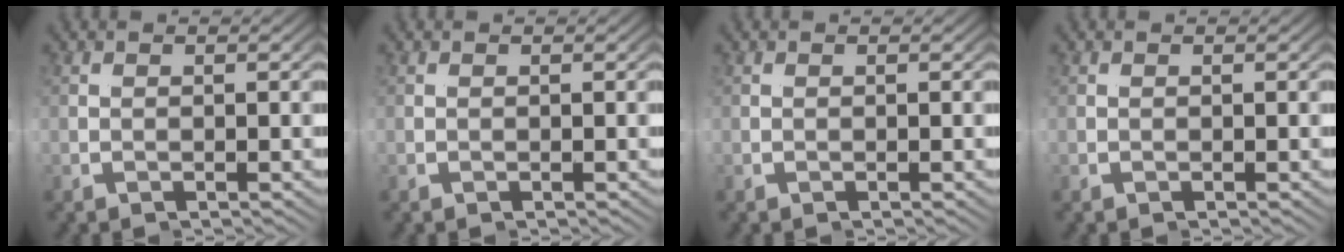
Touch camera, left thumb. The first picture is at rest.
{"total": 0.0}
{"total": 0.0}
{"total": 0.0}